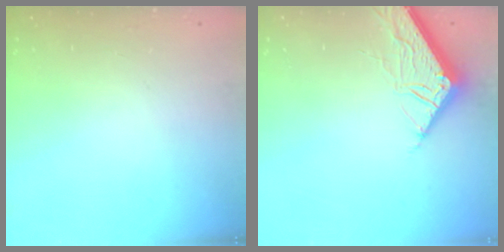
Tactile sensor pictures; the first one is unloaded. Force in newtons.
{"total": 6.8, "press": 6.8, "slide": 0.7}